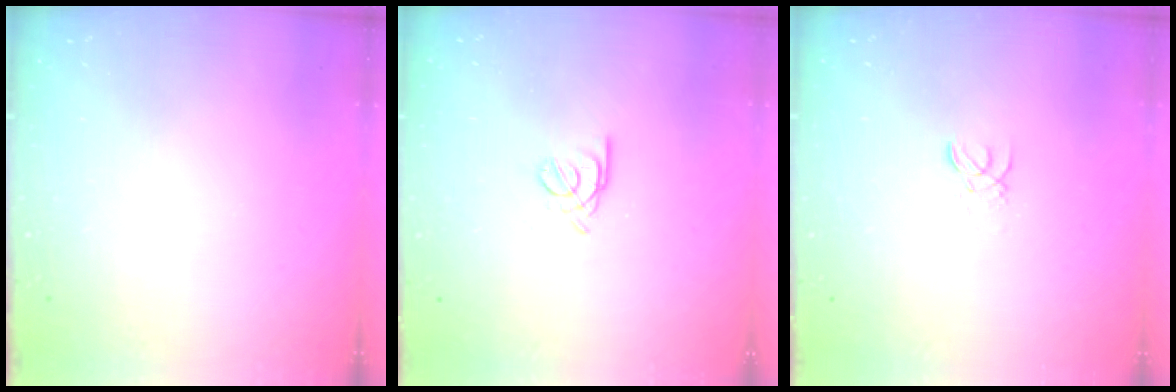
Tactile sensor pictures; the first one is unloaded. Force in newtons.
{"total": 1.7, "press": 1.7, "slide": 0.4}
{"total": 1.6, "press": 1.6, "slide": 0.3}